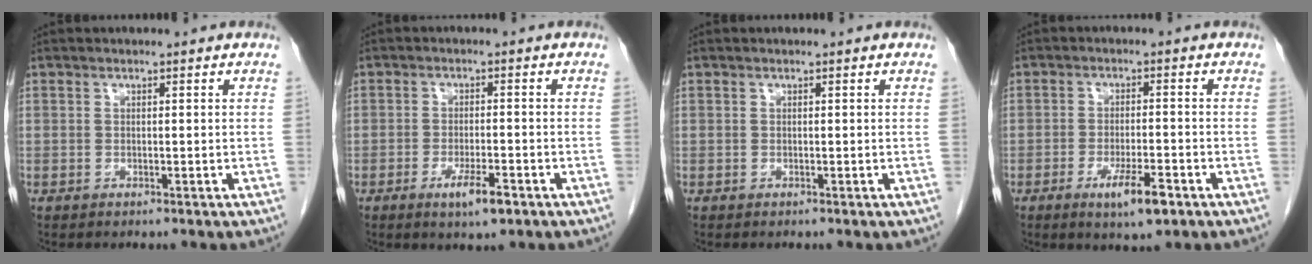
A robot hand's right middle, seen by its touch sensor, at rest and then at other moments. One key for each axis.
{"total": 4.7, "fx": -2.5, "fy": 1.0, "fz": 3.8, "tx": -0.069, "ty": -0.003, "tz": -0.040}
{"total": 0.0}
{"total": 6.0, "fx": -3.3, "fy": 1.2, "fz": 4.9, "tx": -0.088, "ty": -0.007, "tz": -0.049}